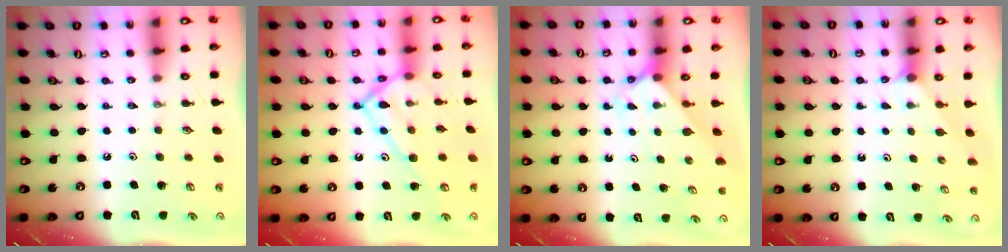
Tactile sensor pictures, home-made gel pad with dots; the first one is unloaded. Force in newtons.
{"total": 16.1, "press": 16.1, "slide": 0.8}
{"total": 1.9, "press": 1.9, "slide": 0.1}
{"total": 1.4, "press": 1.4, "slide": 0.1}